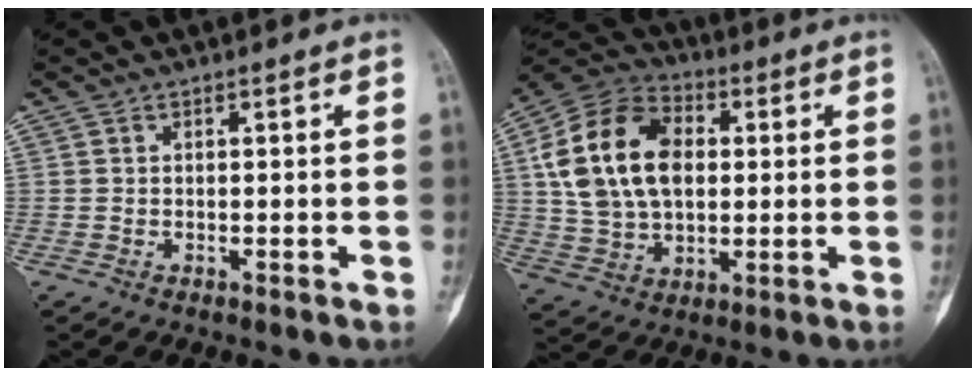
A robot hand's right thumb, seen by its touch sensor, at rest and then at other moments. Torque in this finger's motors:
{"motor_torque": [-0.70, 1.90, 1.79, 0.19, 0.20]}